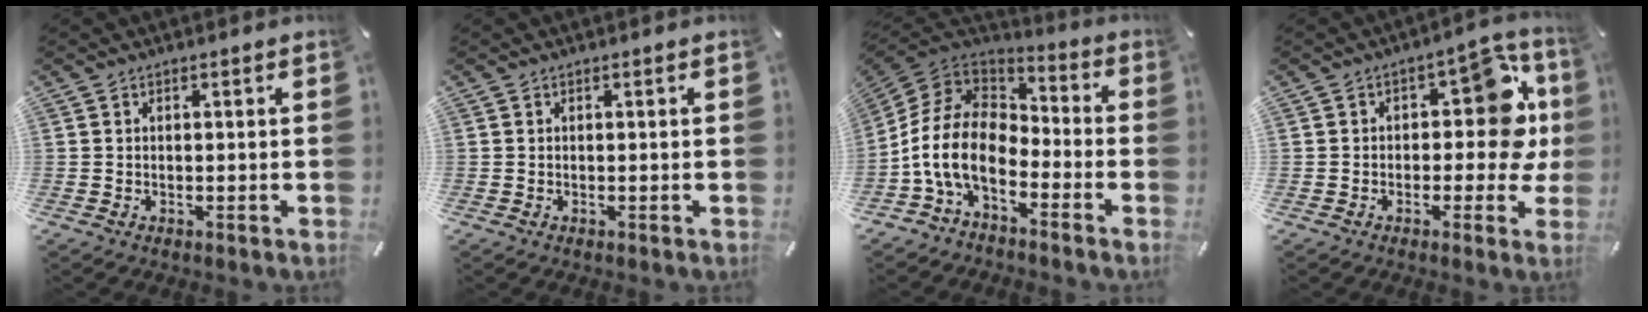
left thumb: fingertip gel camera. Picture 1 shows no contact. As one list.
[{"total": 0.0}, {"total": 15.2, "force": [-7.0, 9.2, 9.9], "torque": [-0.221, 0.028, -0.129]}, {"total": 14.4, "force": [2.1, 8.2, 11.6], "torque": [-0.128, -0.013, 0.031]}]